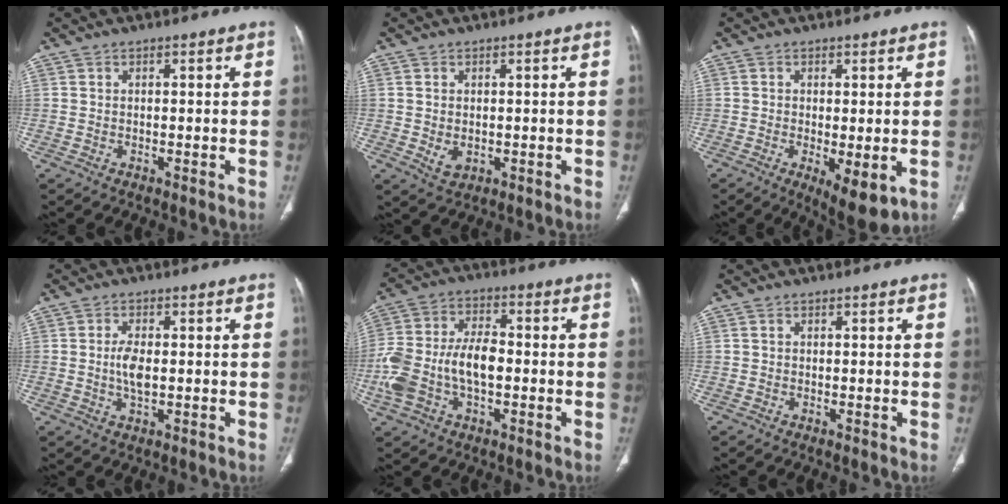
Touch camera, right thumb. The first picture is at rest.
{"total": 3.1, "force": [-0.3, 2.2, 2.2], "torque": [-0.036, -0.005, 0.003]}
{"total": 7.8, "force": [-2.1, 2.8, 6.9], "torque": [-0.104, -0.023, -0.027]}
{"total": 4.3, "force": [-0.1, 2.0, 3.8], "torque": [-0.078, -0.001, -0.003]}
{"total": 14.2, "force": [-2.5, 8.1, 11.3], "torque": [-0.244, 0.031, -0.046]}
{"total": 0.0}